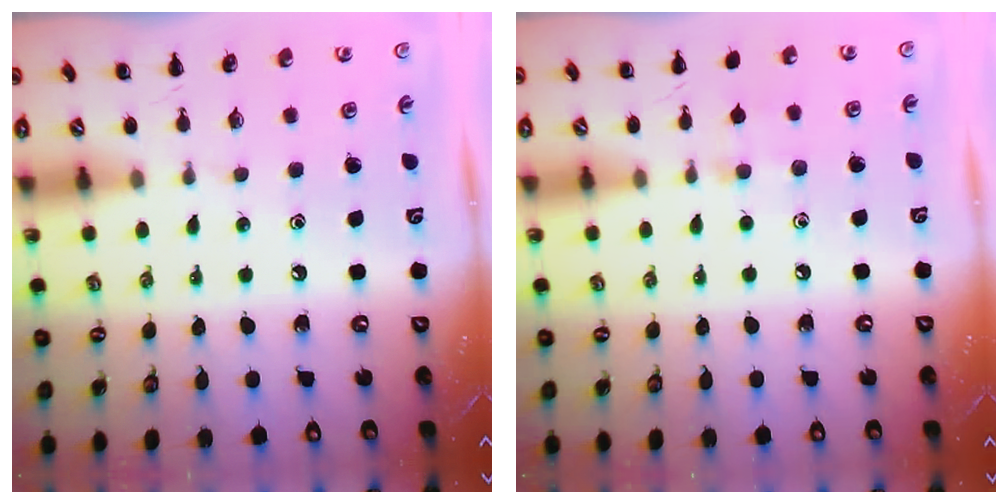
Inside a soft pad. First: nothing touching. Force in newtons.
{"total": 6.1, "press": 5.8, "slide": 1.9}